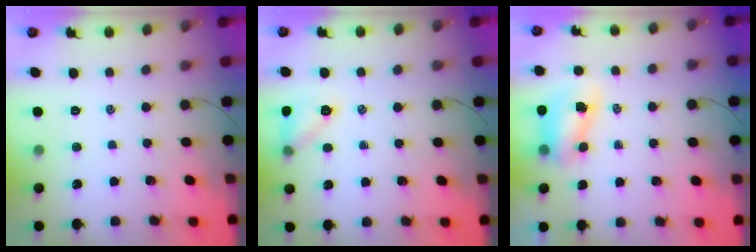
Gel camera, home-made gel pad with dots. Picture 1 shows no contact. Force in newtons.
{"total": 8.5, "press": 8.5, "slide": 0.9}
{"total": 8.1, "press": 8.0, "slide": 1.0}